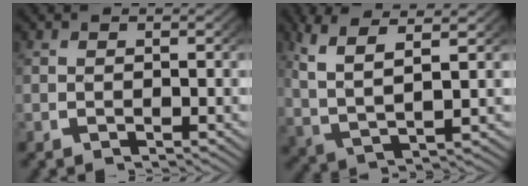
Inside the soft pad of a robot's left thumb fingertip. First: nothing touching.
{"total": 9.3, "force": [3.6, 5.5, 6.6], "torque": [-0.145, -0.002, 0.061]}